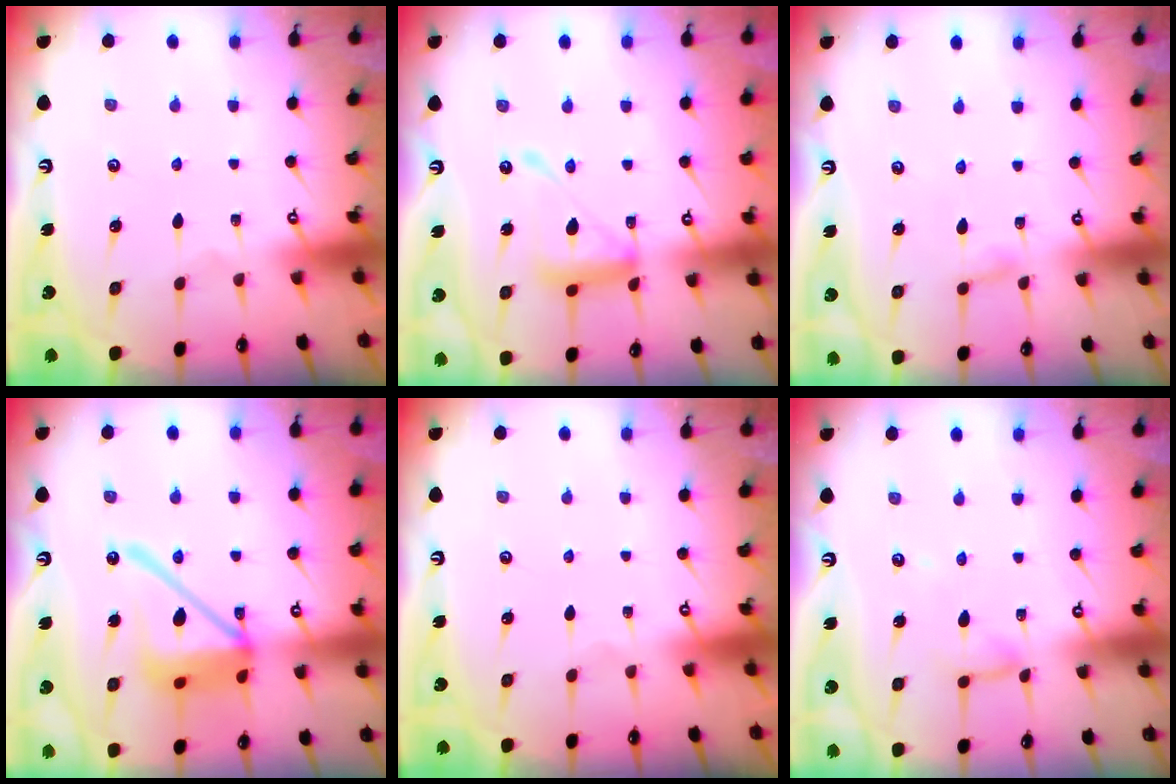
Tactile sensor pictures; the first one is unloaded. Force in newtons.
{"total": 14.8, "press": 14.7, "slide": 1.2}
{"total": 2.8, "press": 2.8, "slide": 0.3}
{"total": 18.2, "press": 18.1, "slide": 1.6}
{"total": 0.0}
{"total": 6.4, "press": 6.3, "slide": 0.5}